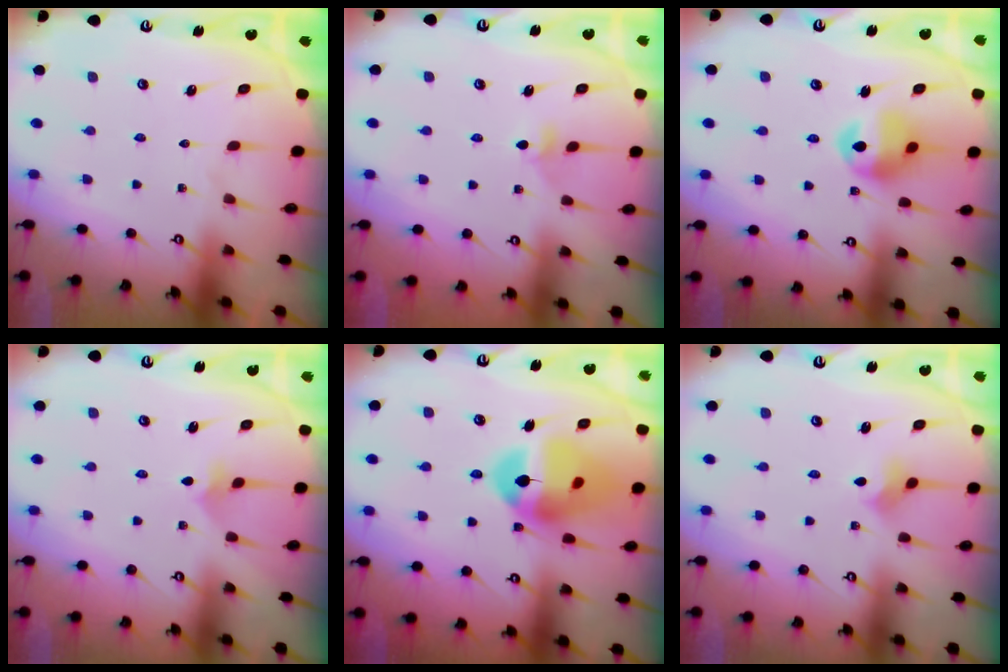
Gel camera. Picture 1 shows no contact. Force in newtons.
{"total": 2.9, "press": 2.8, "slide": 0.6}
{"total": 13.1, "press": 12.3, "slide": 4.4}
{"total": 3.0, "press": 2.9, "slide": 0.8}
{"total": 17.4, "press": 17.2, "slide": 2.0}
{"total": 2.6, "press": 2.5, "slide": 0.6}